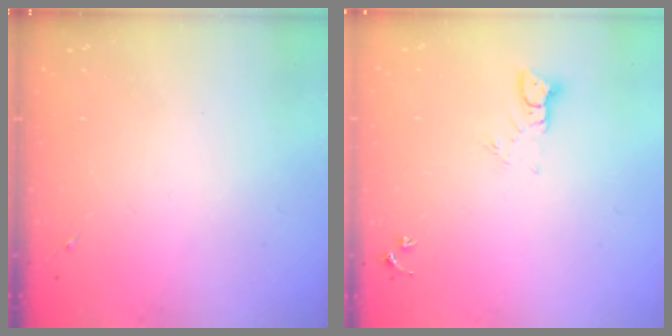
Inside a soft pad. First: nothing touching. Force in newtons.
{"total": 3.7, "press": 3.7, "slide": 0.4}